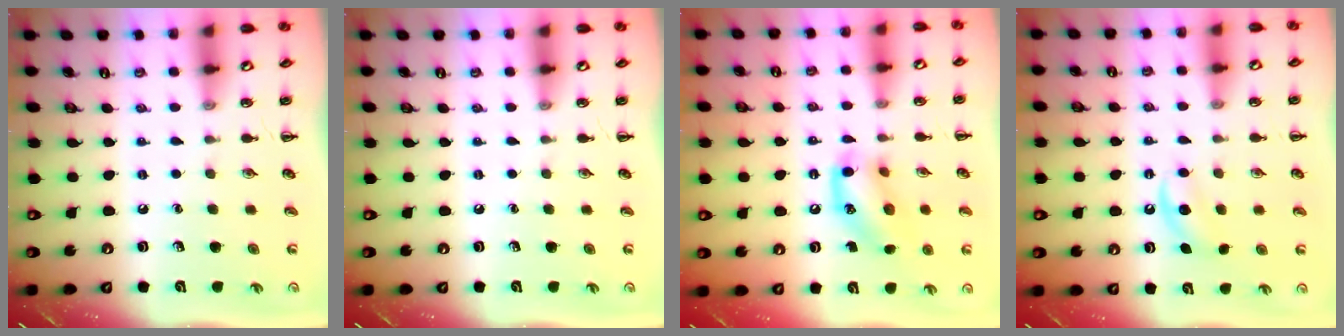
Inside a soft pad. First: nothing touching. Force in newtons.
{"total": 0.0}
{"total": 13.8, "press": 13.6, "slide": 2.4}
{"total": 4.9, "press": 4.7, "slide": 1.4}